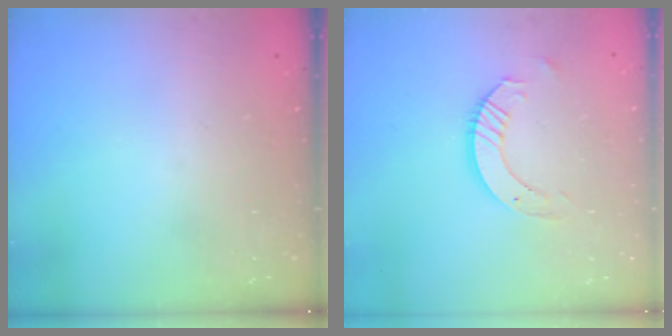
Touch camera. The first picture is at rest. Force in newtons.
{"total": 7.6, "press": 7.5, "slide": 0.5}